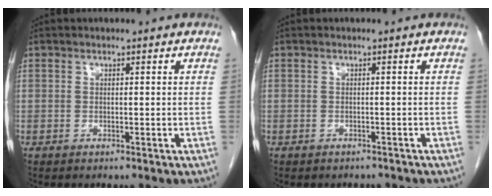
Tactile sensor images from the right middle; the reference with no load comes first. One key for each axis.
{"total": 1.7, "fx": -1.6, "fy": 0.7, "fz": 0.1, "tx": -0.007, "ty": -0.002, "tz": -0.022}